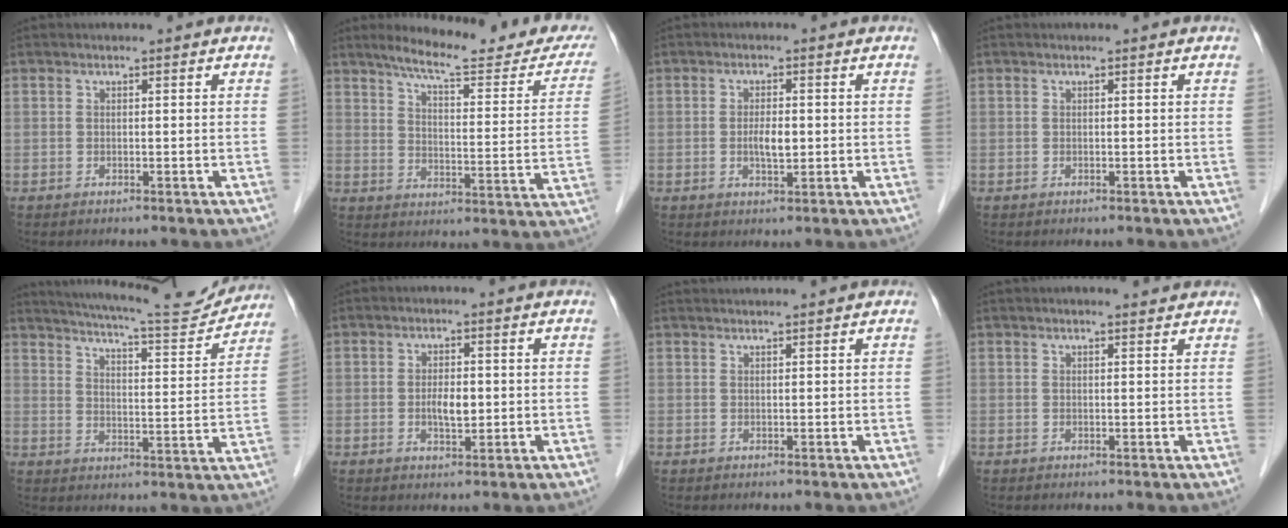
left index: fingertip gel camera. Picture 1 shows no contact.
{"total": 19.7, "force": [17.2, 3.0, 9.1], "torque": [-0.112, -0.036, 0.213]}
{"total": 3.0, "force": [-0.2, 1.1, 2.8], "torque": [-0.054, -0.001, -0.001]}
{"total": 0.0}
{"total": 16.1, "force": [15.2, 1.2, 5.1], "torque": [-0.087, -0.021, 0.207]}
{"total": 3.2, "force": [-0.2, 1.3, 2.9], "torque": [-0.054, 0.000, -0.001]}
{"total": 4.0, "force": [3.8, -0.5, 1.3], "torque": [-0.013, 0.025, 0.055]}
{"total": 2.2, "force": [2.1, 0.2, 0.8], "torque": [-0.013, 0.012, 0.028]}